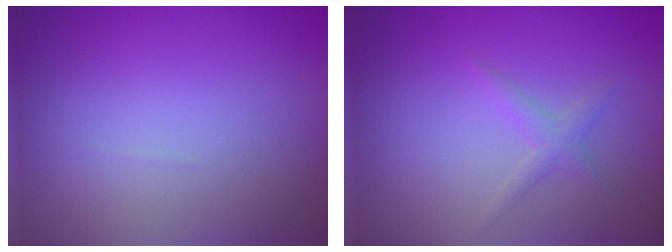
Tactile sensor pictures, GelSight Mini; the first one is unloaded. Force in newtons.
{"total": 1.2, "press": 1.2, "slide": 0.1}